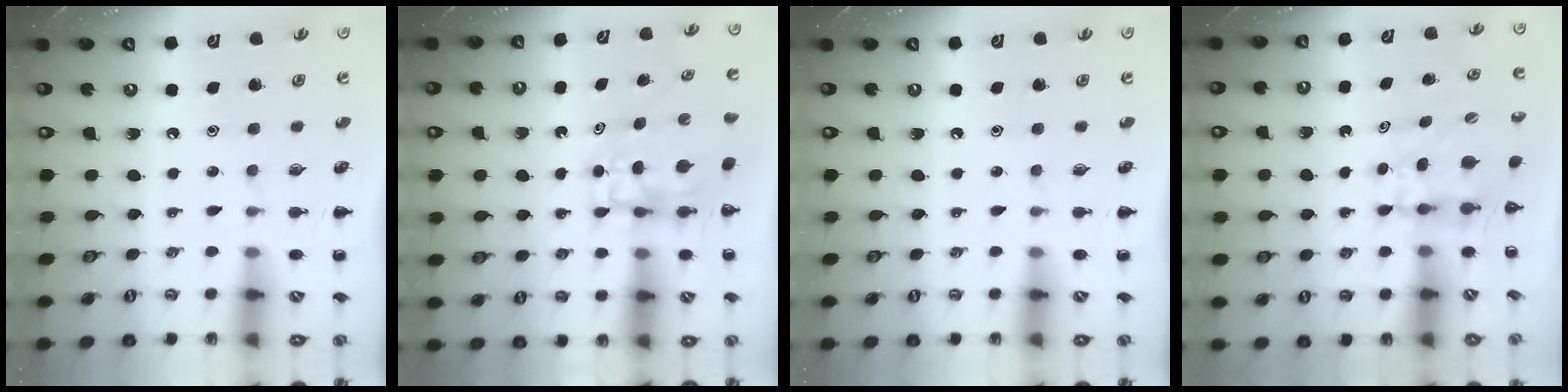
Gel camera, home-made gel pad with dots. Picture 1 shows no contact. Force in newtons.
{"total": 4.8, "press": 4.8, "slide": 0.5}
{"total": 0.0}
{"total": 4.6, "press": 4.6, "slide": 0.1}